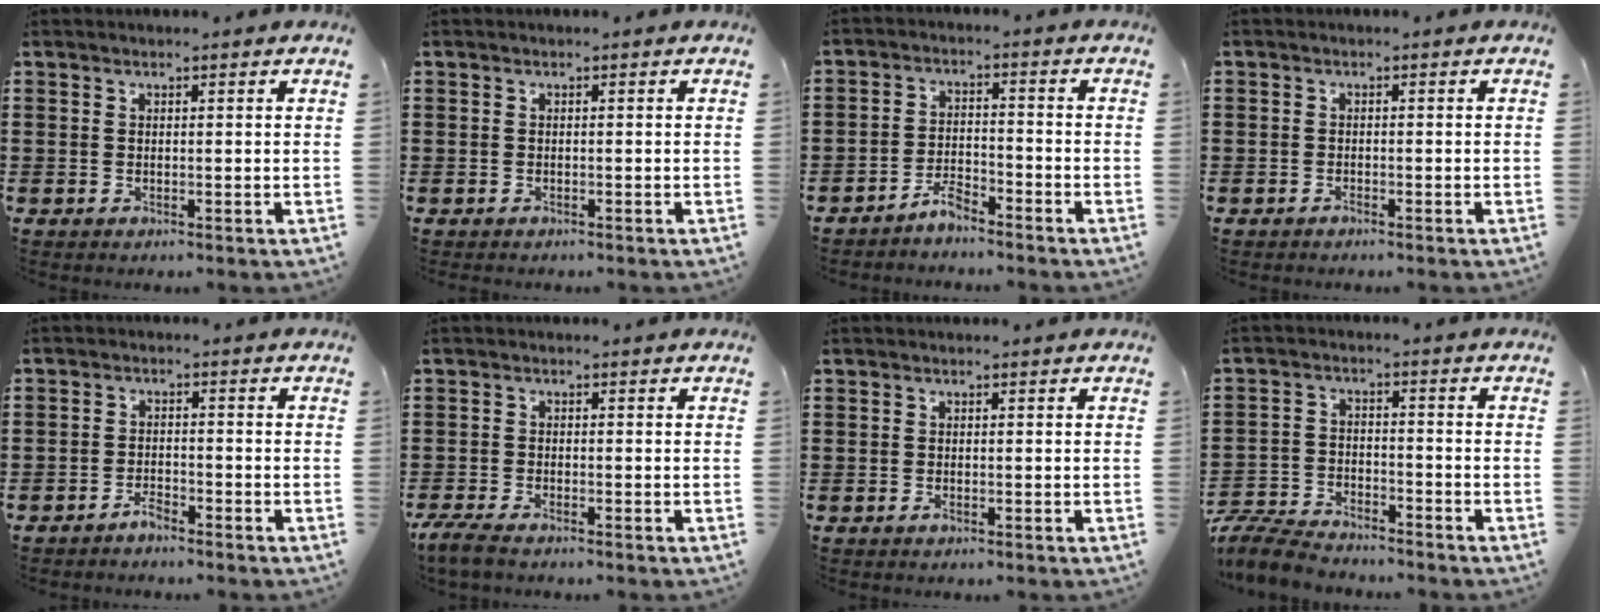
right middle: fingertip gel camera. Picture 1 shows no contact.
{"total": 0.8, "force": [-0.6, 0.5, -0.1], "torque": [0.003, 0.004, -0.015]}
{"total": 3.8, "force": [-3.7, 0.7, 0.4], "torque": [-0.021, 0.004, -0.077]}
{"total": 0.9, "force": [-0.8, 0.5, 0.0], "torque": [-0.001, 0.002, -0.017]}
{"total": 2.3, "force": [-2.2, 0.6, 0.3], "torque": [-0.012, 0.001, -0.045]}
{"total": 2.8, "force": [-2.5, 0.4, 1.3], "torque": [-0.046, -0.007, -0.054]}
{"total": 0.6, "force": [-0.5, 0.3, 0.2], "torque": [-0.004, -0.002, -0.009]}
{"total": 7.2, "force": [-6.9, 1.2, 1.5], "torque": [-0.041, 0.011, -0.138]}